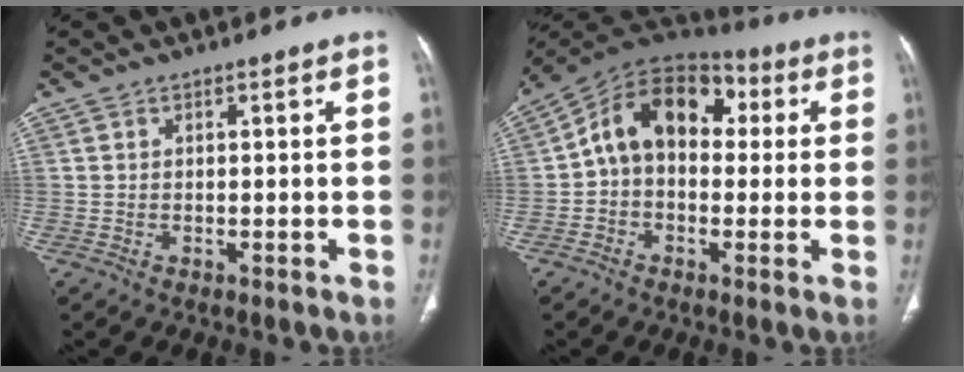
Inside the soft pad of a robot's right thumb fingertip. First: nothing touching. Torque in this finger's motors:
{"motor_torque": [-0.53, 0.97, 0.26, -0.08, 0.16]}